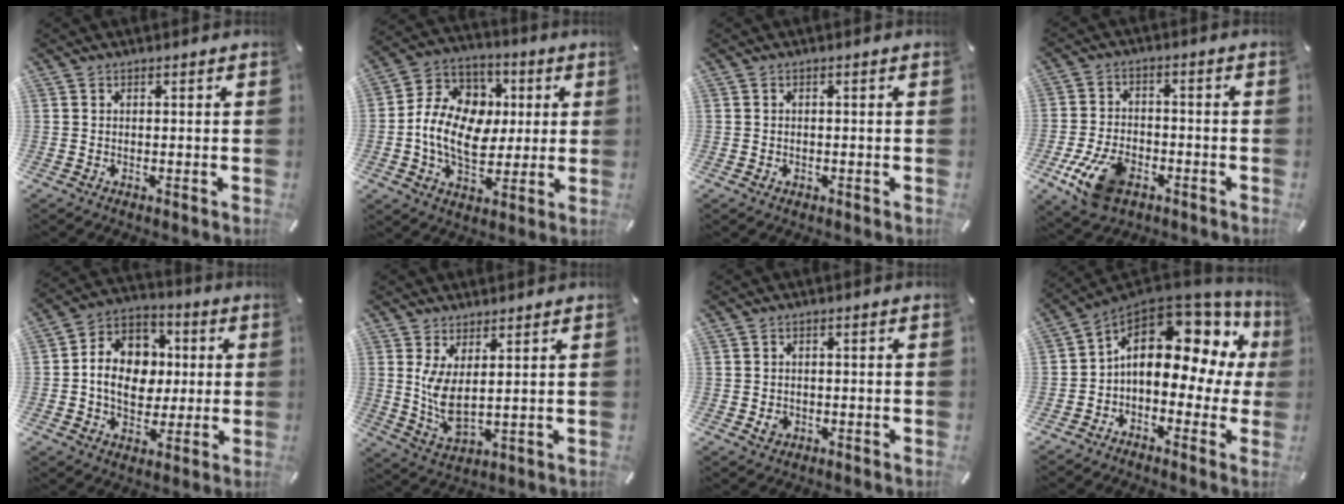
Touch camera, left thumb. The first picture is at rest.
{"total": 14.7, "force": [-0.8, 11.7, 8.8], "torque": [-0.185, 0.012, -0.010]}
{"total": 1.0, "force": [-0.4, 0.9, 0.3], "torque": [-0.006, 0.003, -0.010]}
{"total": 11.6, "force": [-5.4, 7.0, 7.4], "torque": [-0.157, 0.020, -0.096]}
{"total": 12.4, "force": [-0.6, 10.7, 6.2], "torque": [-0.114, 0.010, -0.010]}
{"total": 6.9, "force": [2.6, 2.7, 5.8], "torque": [-0.140, -0.031, 0.043]}
{"total": 2.6, "force": [-0.6, 2.2, 1.2], "torque": [-0.011, -0.001, -0.012]}
{"total": 15.8, "force": [4.0, 9.4, 12.0], "torque": [-0.172, -0.030, 0.060]}